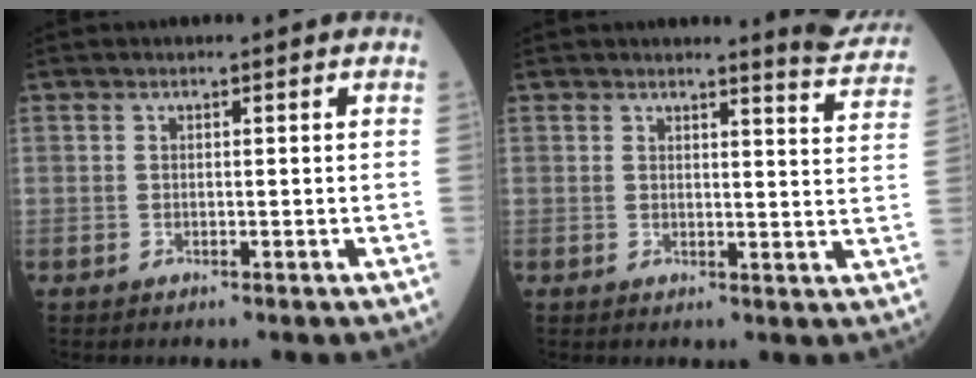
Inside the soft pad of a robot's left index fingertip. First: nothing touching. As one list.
[{"total": 6.0, "force": [6.0, 0.0, 0.7], "torque": [-0.007, -0.042, 0.051]}]